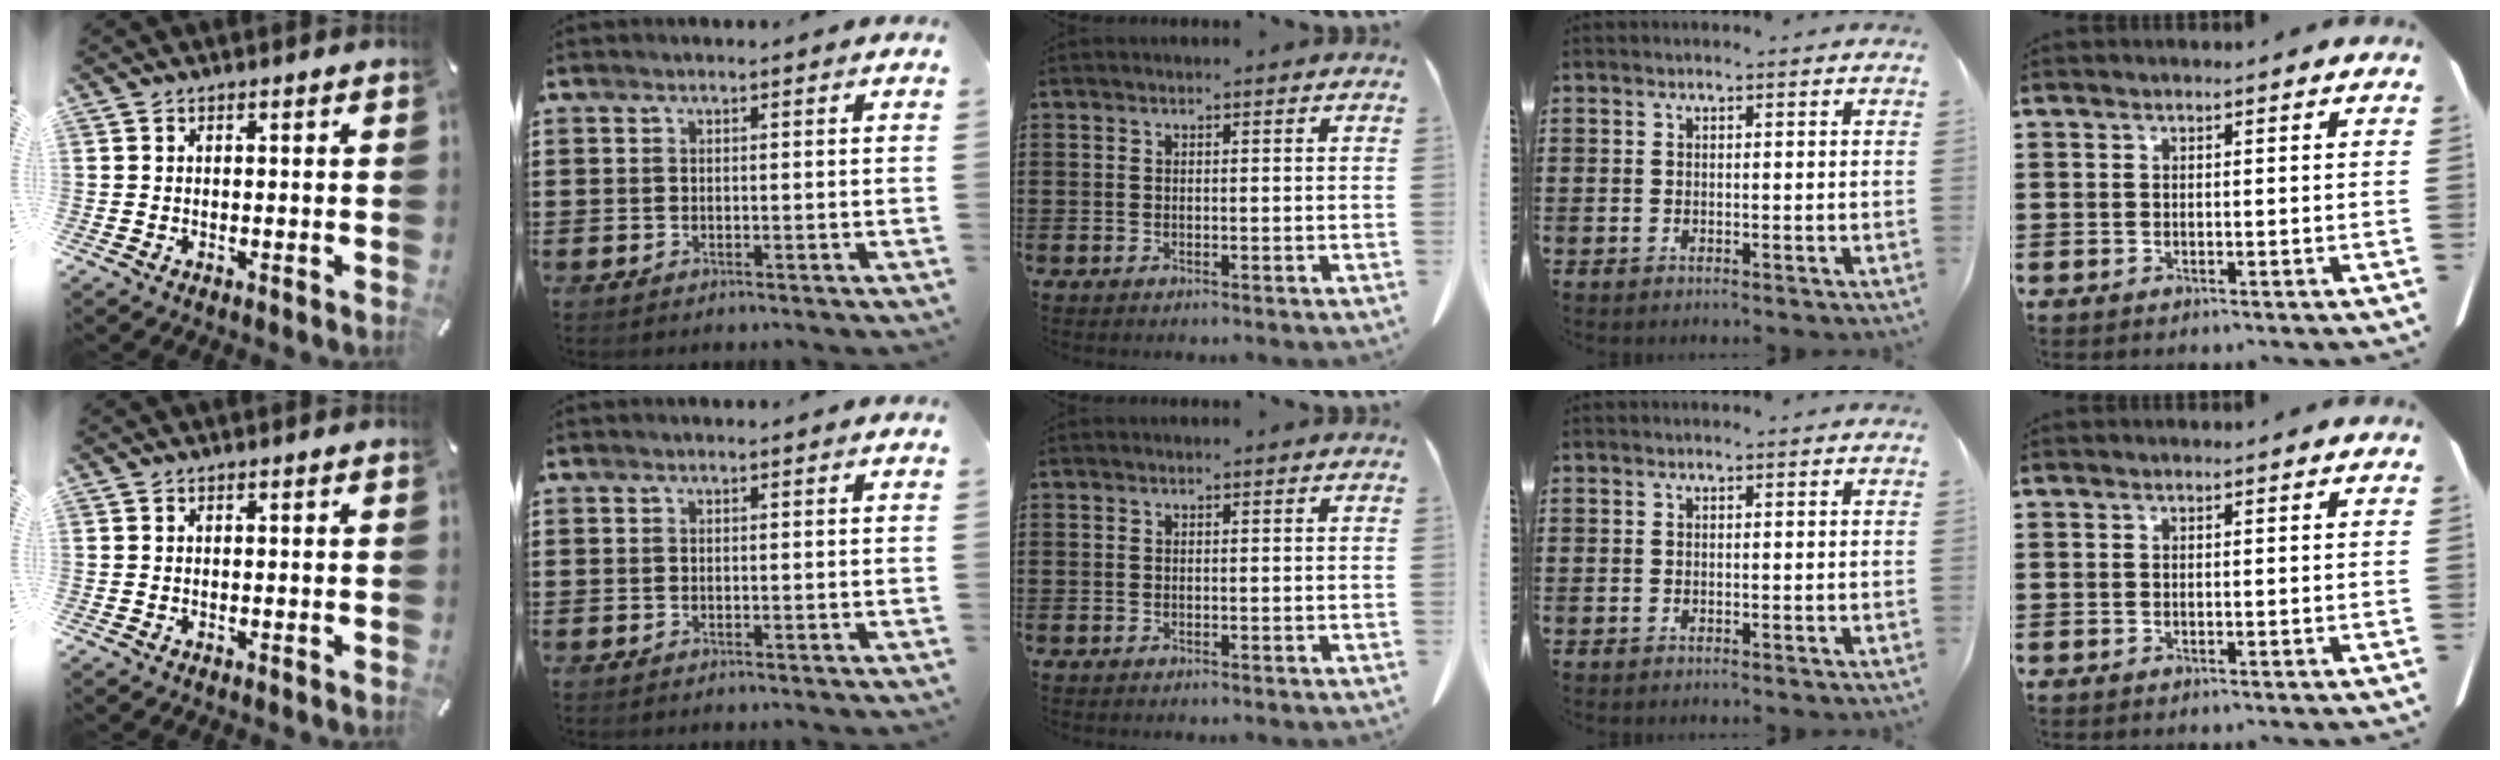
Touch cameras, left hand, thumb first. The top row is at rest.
{}